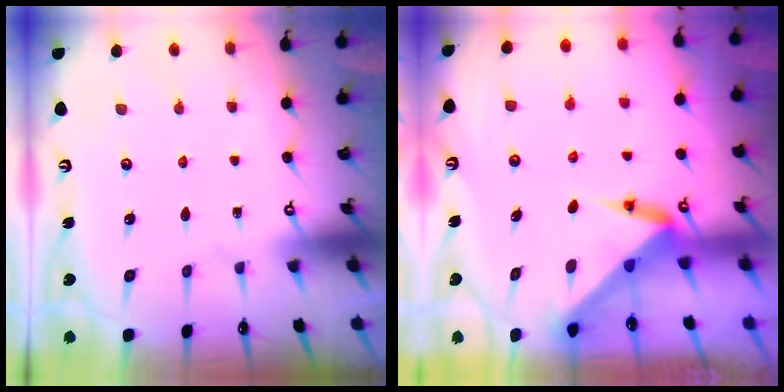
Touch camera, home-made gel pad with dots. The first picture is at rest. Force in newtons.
{"total": 3.5, "press": 3.5, "slide": 0.1}